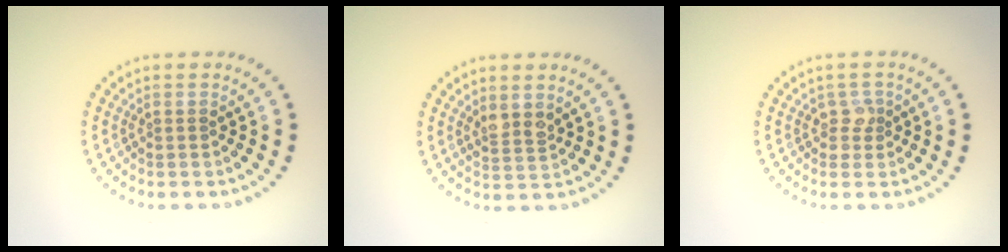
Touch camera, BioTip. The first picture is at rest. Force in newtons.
{"total": 1.8, "press": 1.5, "slide": 1.0}
{"total": 1.5, "press": 1.3, "slide": 0.7}